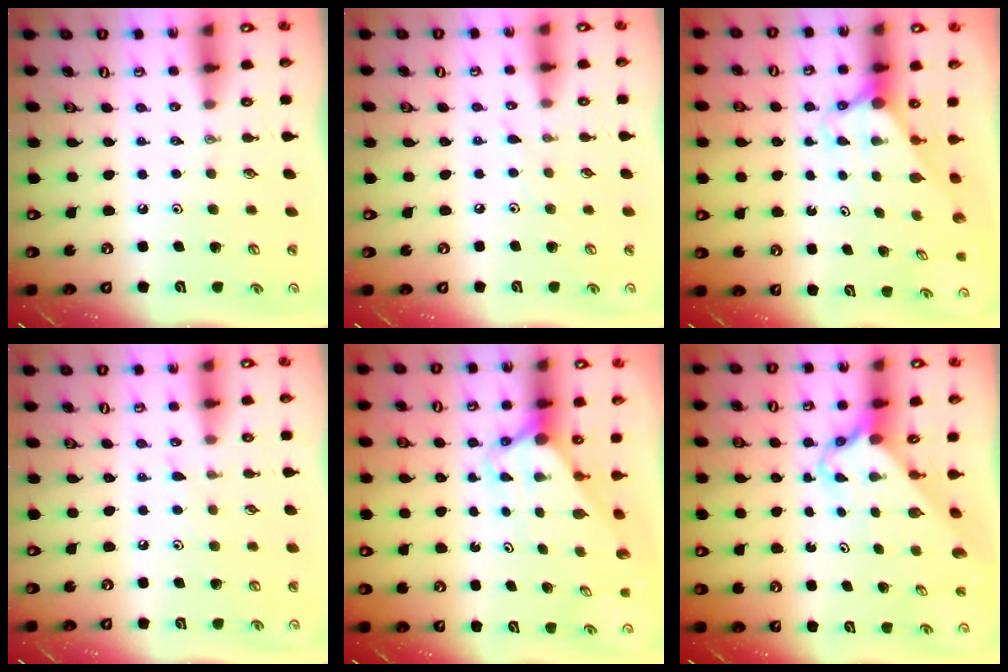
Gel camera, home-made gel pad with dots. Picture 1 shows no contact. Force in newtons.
{"total": 3.8, "press": 3.7, "slide": 0.6}
{"total": 2.9, "press": 2.9, "slide": 0.0}
{"total": 5.1, "press": 5.1, "slide": 0.6}
{"total": 3.0, "press": 3.0, "slide": 0.3}
{"total": 2.9, "press": 2.9, "slide": 0.2}